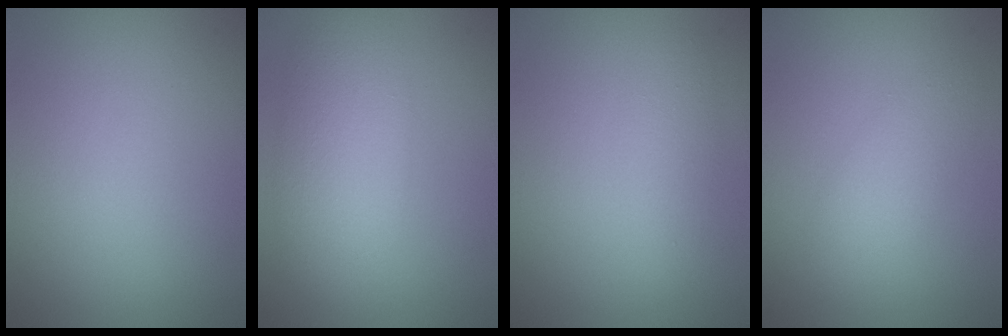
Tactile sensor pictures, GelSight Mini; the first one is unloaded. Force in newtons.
{"total": 5.4, "press": 5.4, "slide": 0.4}
{"total": 1.9, "press": 1.9, "slide": 0.0}
{"total": 2.7, "press": 2.7, "slide": 0.1}